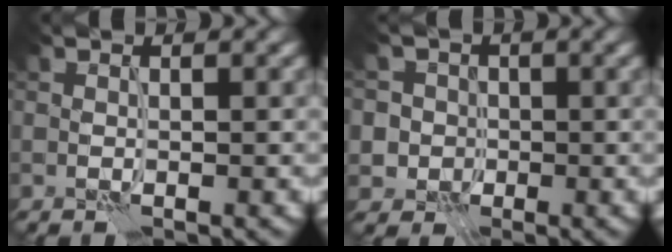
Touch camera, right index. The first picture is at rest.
{"total": 4.8, "force": [0.7, 4.6, 1.1], "torque": [-0.015, 0.025, -0.002]}